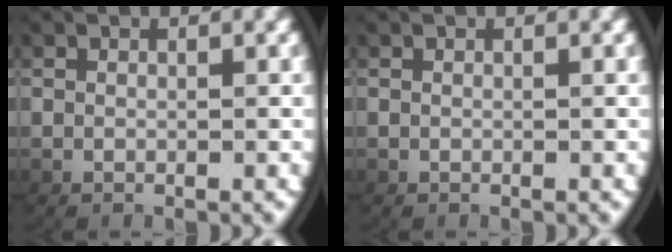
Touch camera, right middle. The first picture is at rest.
{"total": 0.0}